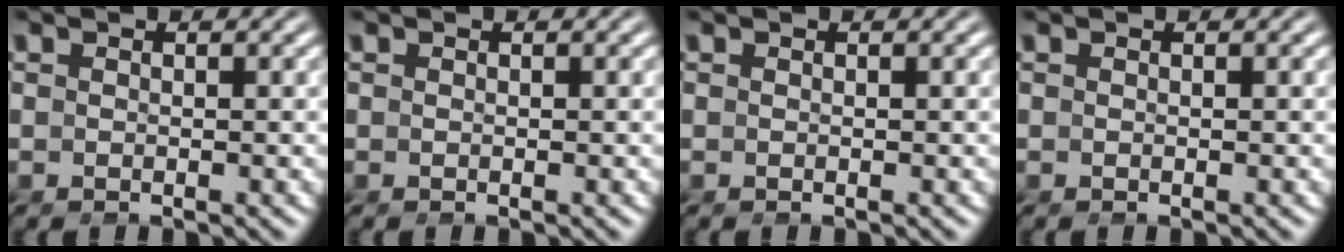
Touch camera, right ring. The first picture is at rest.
{"total": 0.0}
{"total": 0.0}
{"total": 0.0}